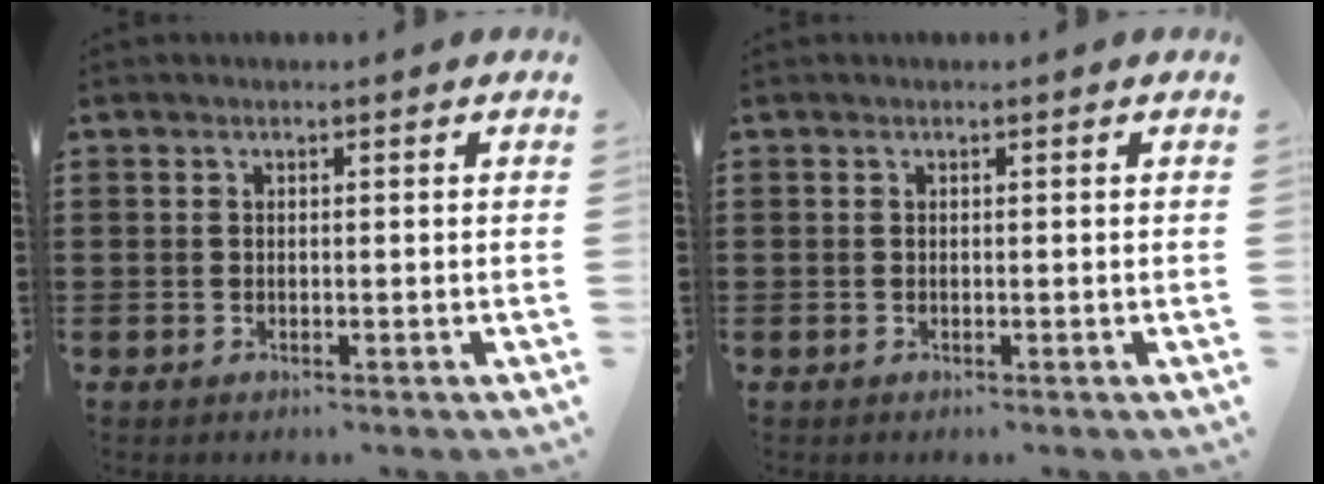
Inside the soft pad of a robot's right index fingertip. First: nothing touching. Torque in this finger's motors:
{"motor_torque": [0.03, 1.02, 0.00, 0.00]}